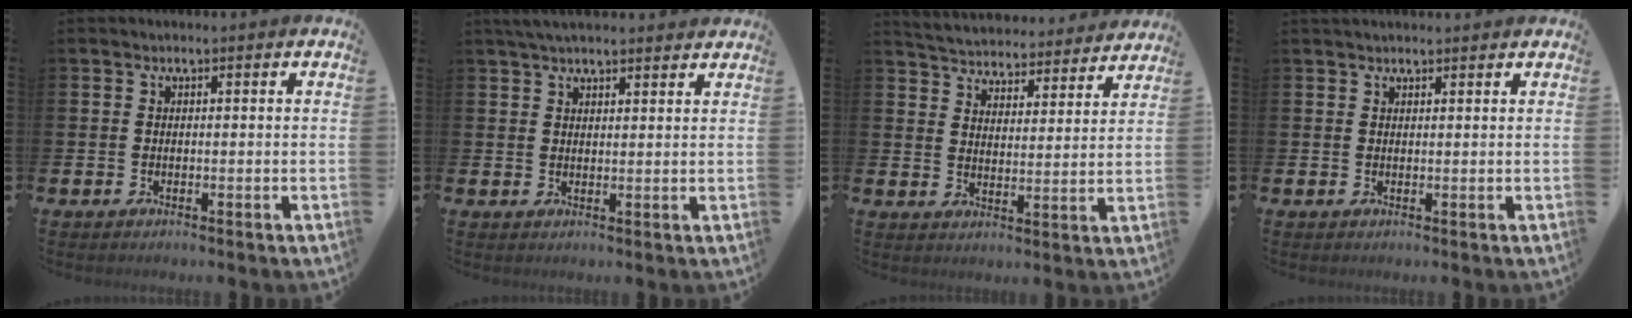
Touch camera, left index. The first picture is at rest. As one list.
[{"total": 3.6, "force": [3.3, 0.6, 1.2], "torque": [-0.029, -0.006, 0.062]}, {"total": 5.1, "force": [5.0, 0.8, 0.0], "torque": [-0.022, -0.044, 0.086]}, {"total": 1.1, "force": [1.1, 0.2, 0.2], "torque": [0.002, 0.000, 0.018]}]